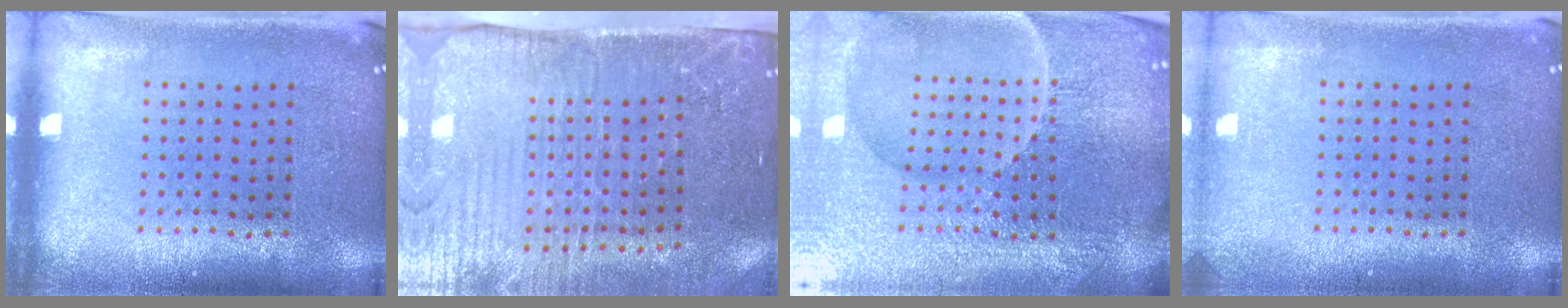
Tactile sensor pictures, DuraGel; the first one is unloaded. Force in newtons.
{"total": 4.4, "press": 3.7, "slide": 2.5}
{"total": 5.6, "press": 5.3, "slide": 1.9}
{"total": 1.0, "press": 1.0, "slide": 0.1}